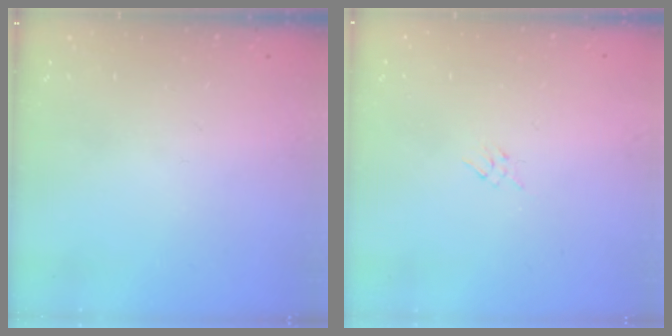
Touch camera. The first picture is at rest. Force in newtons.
{"total": 1.9, "press": 1.8, "slide": 0.5}